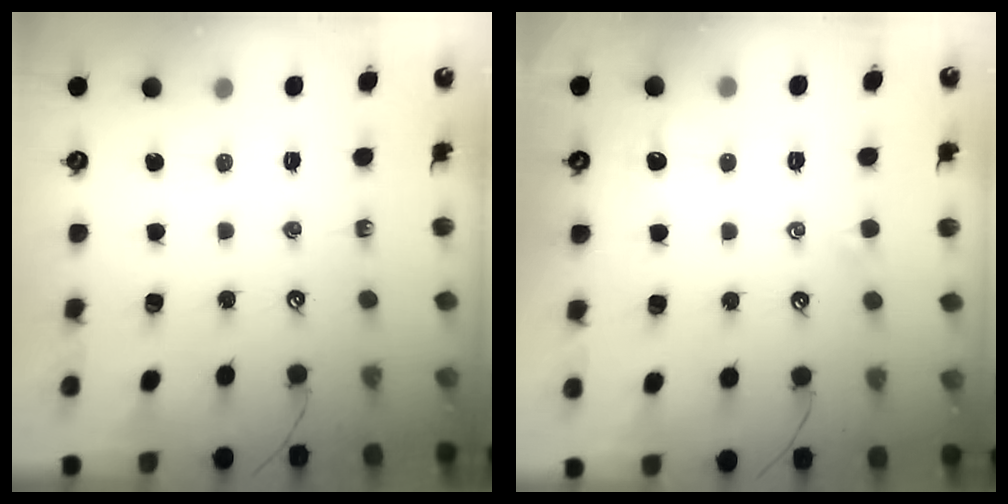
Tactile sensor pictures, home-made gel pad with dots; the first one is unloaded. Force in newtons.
{"total": 0.0}